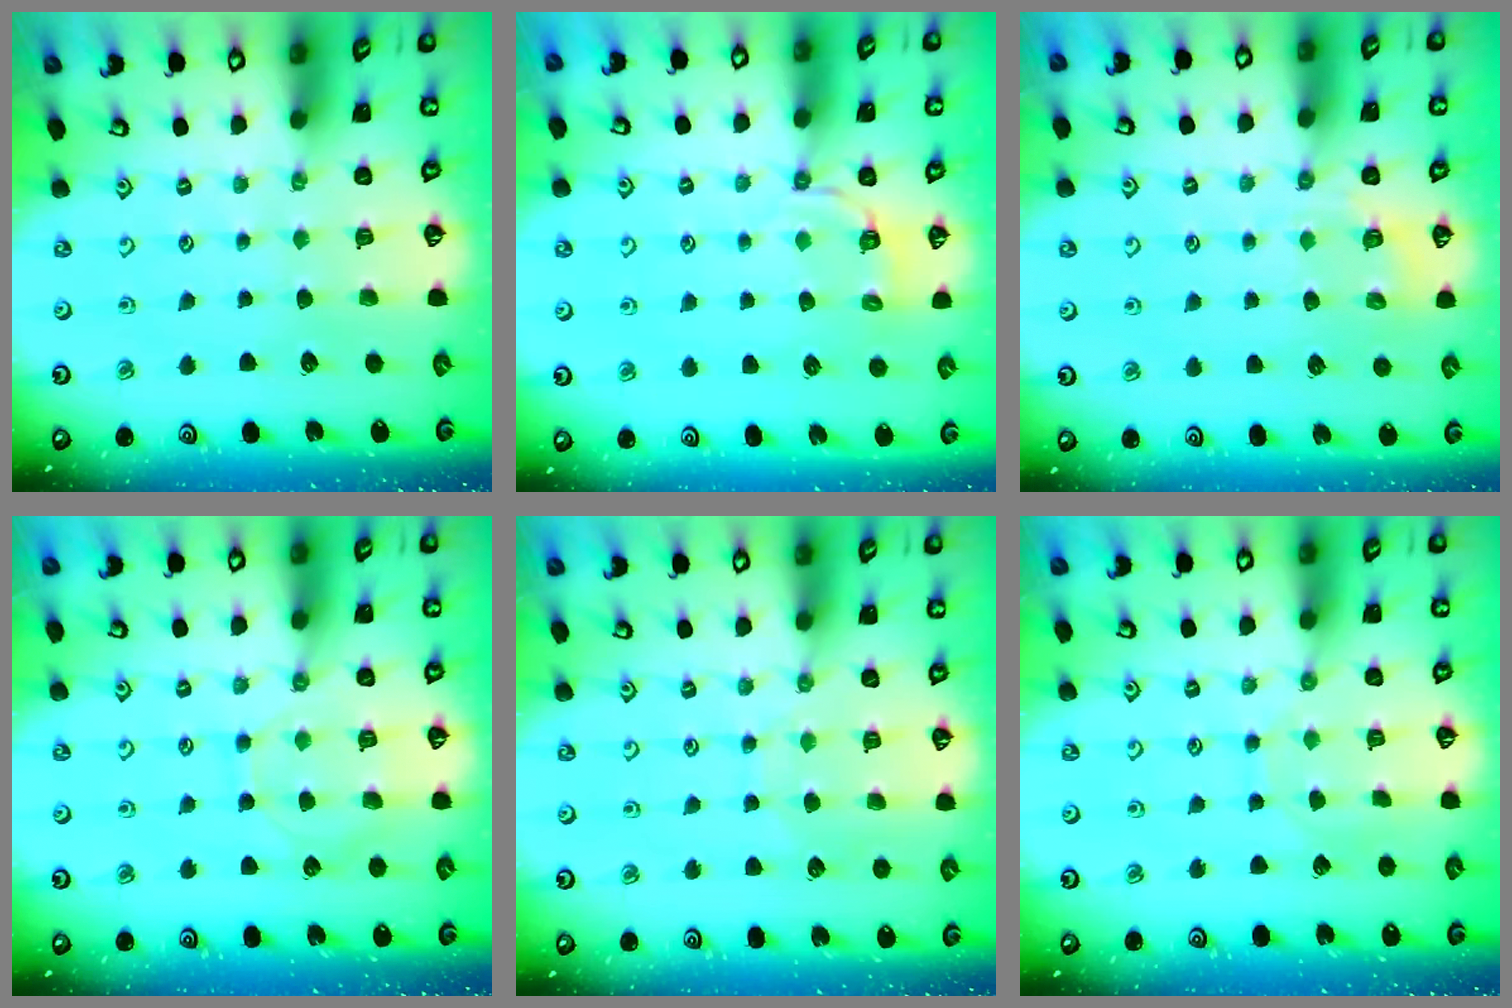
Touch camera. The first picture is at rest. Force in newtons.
{"total": 3.3, "press": 2.8, "slide": 1.8}
{"total": 4.8, "press": 4.5, "slide": 1.6}
{"total": 8.2, "press": 8.2, "slide": 0.8}
{"total": 5.7, "press": 5.7, "slide": 0.6}
{"total": 5.9, "press": 5.9, "slide": 0.2}